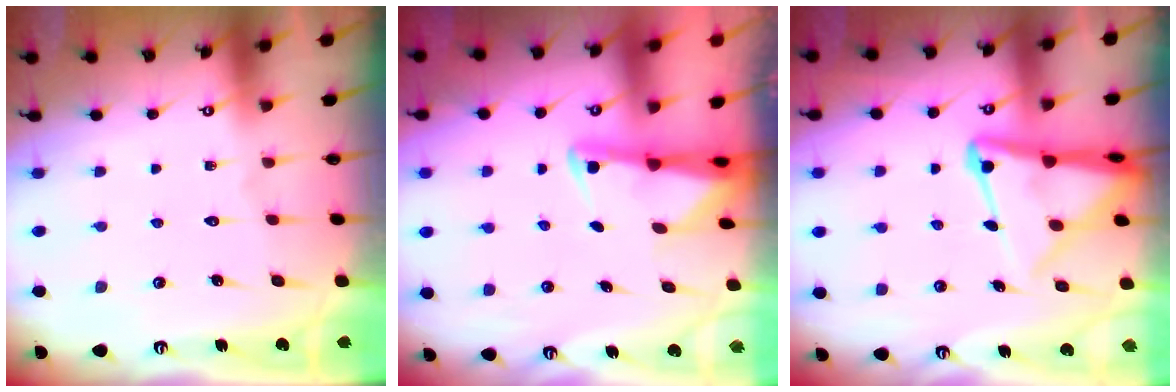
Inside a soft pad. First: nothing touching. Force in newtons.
{"total": 2.4, "press": 2.3, "slide": 0.5}
{"total": 9.4, "press": 9.3, "slide": 1.0}